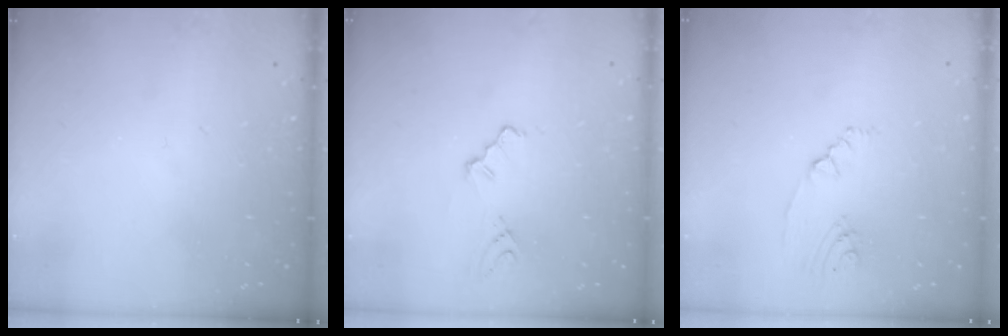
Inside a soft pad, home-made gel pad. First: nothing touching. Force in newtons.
{"total": 3.0, "press": 3.0, "slide": 0.4}
{"total": 2.9, "press": 2.1, "slide": 2.0}